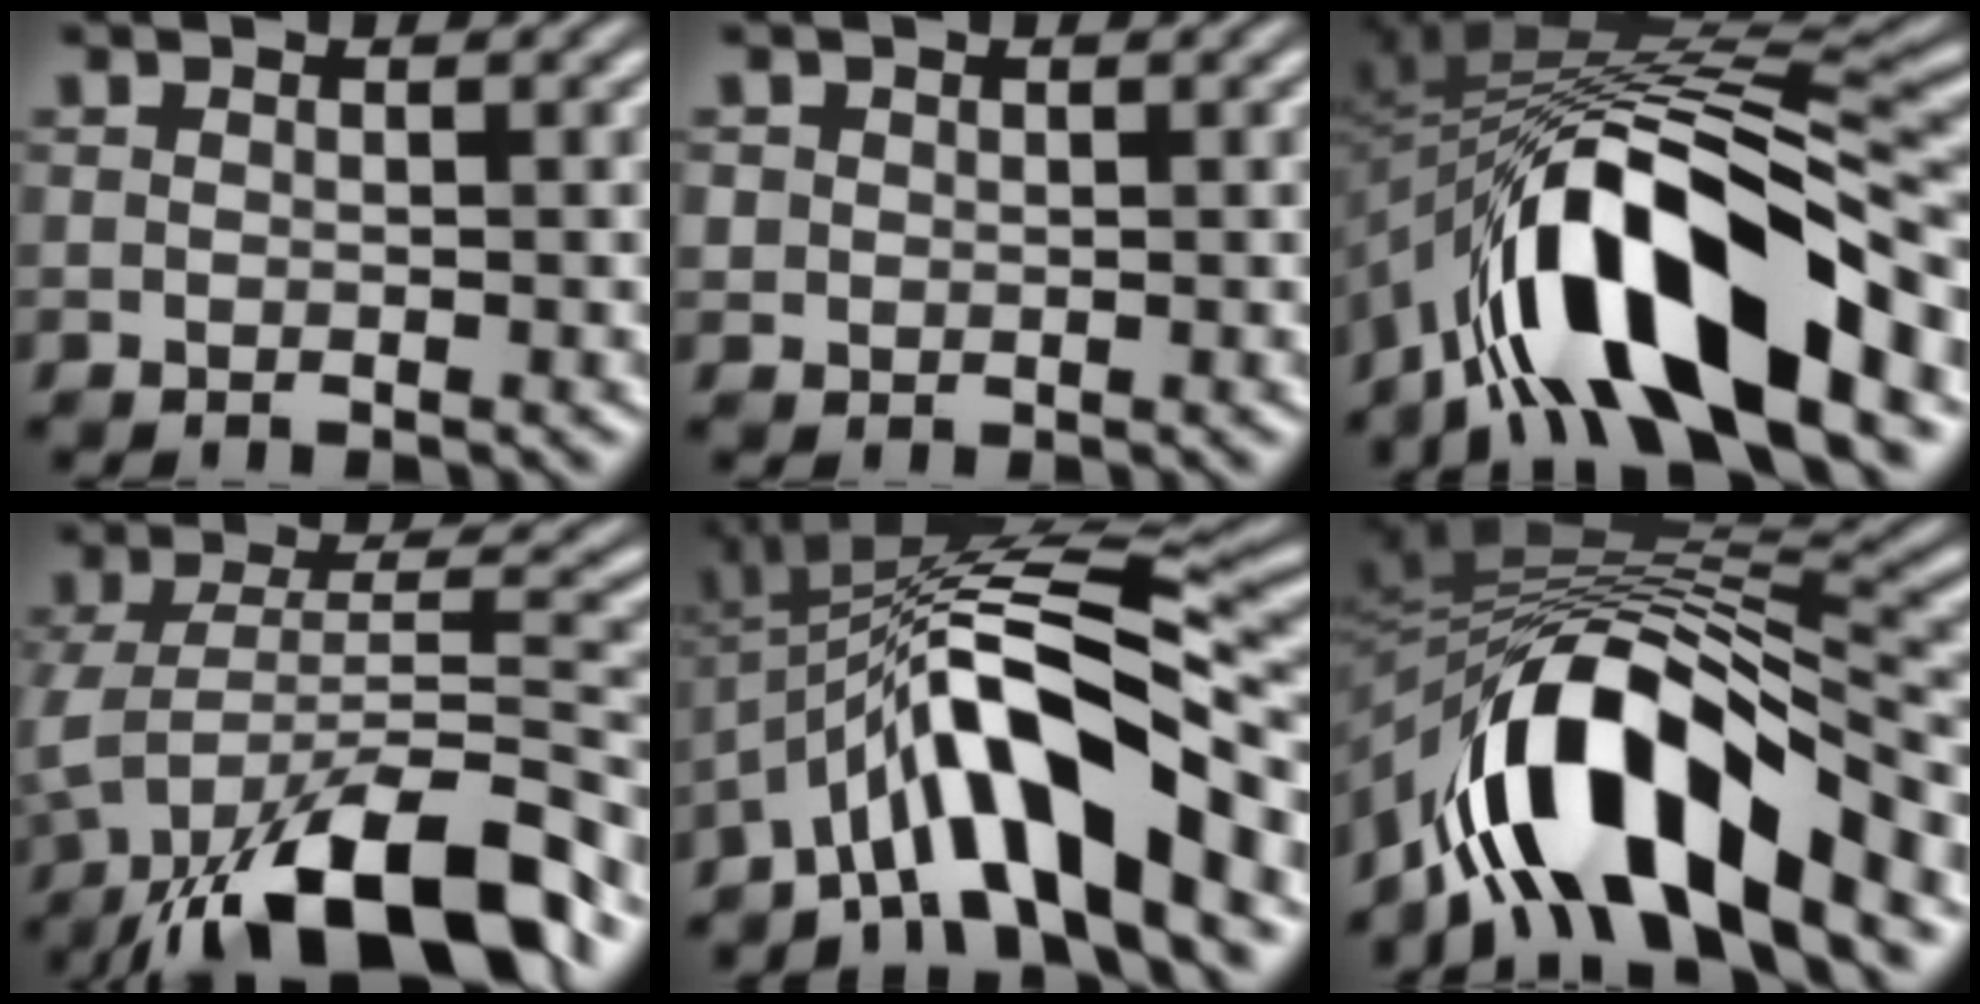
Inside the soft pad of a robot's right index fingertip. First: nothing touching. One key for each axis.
{"total": 1.4, "fx": 0.8, "fy": 1.2, "fz": -0.1, "tx": -0.008, "ty": -0.008, "tz": 0.015}
{"total": 15.2, "fx": -3.4, "fy": 7.6, "fz": 12.7, "tx": -0.228, "ty": -0.012, "tz": -0.046}
{"total": 10.4, "fx": -4.8, "fy": 4.4, "fz": 8.0, "tx": -0.147, "ty": -0.035, "tz": -0.053}
{"total": 12.2, "fx": -0.8, "fy": 6.1, "fz": 10.6, "tx": -0.180, "ty": 0.006, "tz": -0.008}
{"total": 13.8, "fx": -3.9, "fy": 7.0, "fz": 11.2, "tx": -0.200, "ty": -0.016, "tz": -0.058}